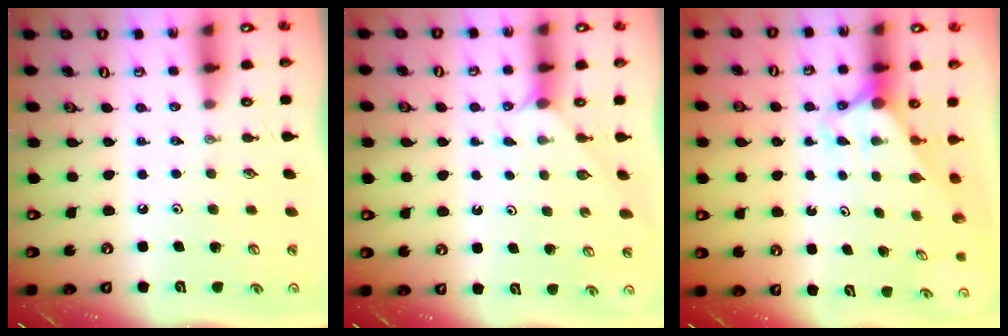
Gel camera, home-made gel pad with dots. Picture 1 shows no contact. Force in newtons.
{"total": 3.1, "press": 3.1, "slide": 0.3}
{"total": 2.7, "press": 2.7, "slide": 0.0}